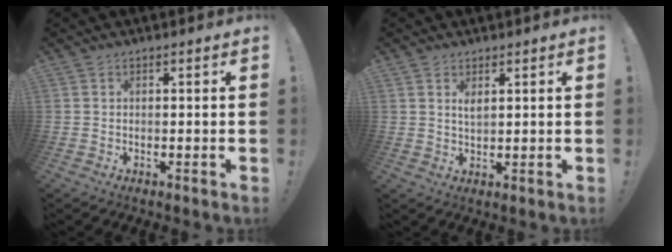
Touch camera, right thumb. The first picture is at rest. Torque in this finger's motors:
{"motor_torque": [0.46, 0.14, -0.11, -0.02, 0.06]}